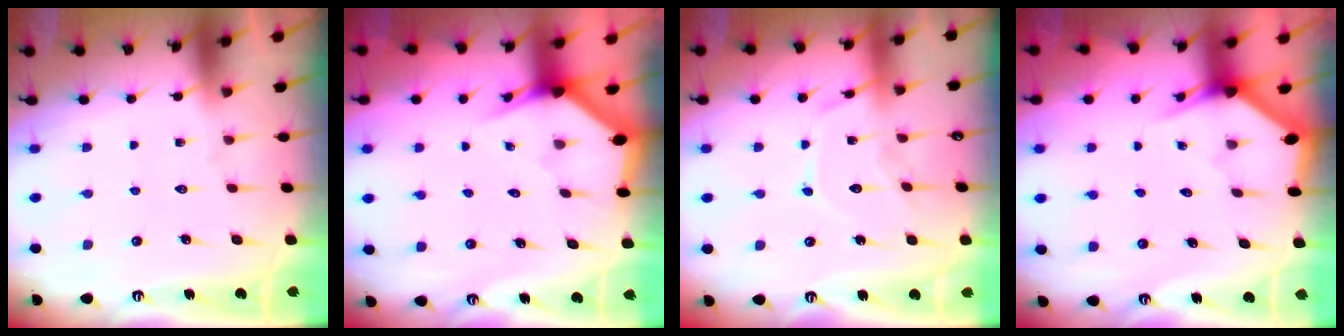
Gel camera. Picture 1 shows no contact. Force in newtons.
{"total": 2.9, "press": 2.9, "slide": 0.2}
{"total": 10.8, "press": 10.8, "slide": 0.3}
{"total": 3.0, "press": 3.0, "slide": 0.1}